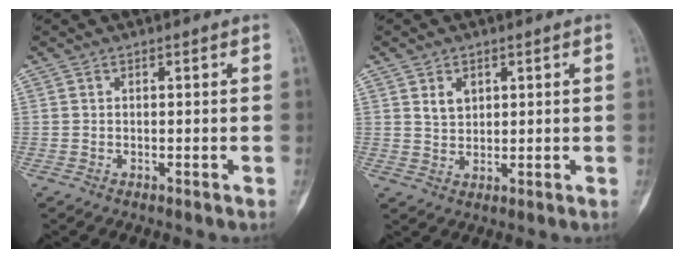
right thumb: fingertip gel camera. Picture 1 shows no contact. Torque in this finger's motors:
{"motor_torque": [-0.01, 0.01, 0.01, -0.01, 0.00]}